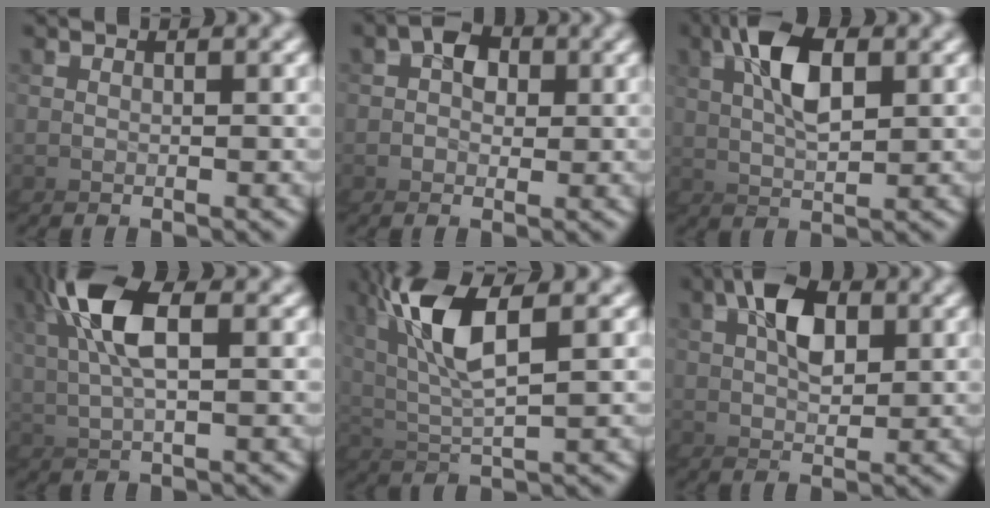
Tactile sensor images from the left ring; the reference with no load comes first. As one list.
[{"total": 4.5, "force": [0.6, 4.4, 0.9], "torque": [-0.043, -0.014, 0.008]}, {"total": 3.6, "force": [2.7, 0.3, 2.3], "torque": [-0.078, 0.023, 0.029]}, {"total": 4.9, "force": [1.6, 1.2, 4.5], "torque": [-0.131, 0.008, 0.025]}, {"total": 6.2, "force": [3.9, 1.3, 4.7], "torque": [-0.153, 0.031, 0.056]}, {"total": 2.1, "force": [1.9, 0.6, 0.6], "torque": [-0.032, 0.017, 0.018]}]